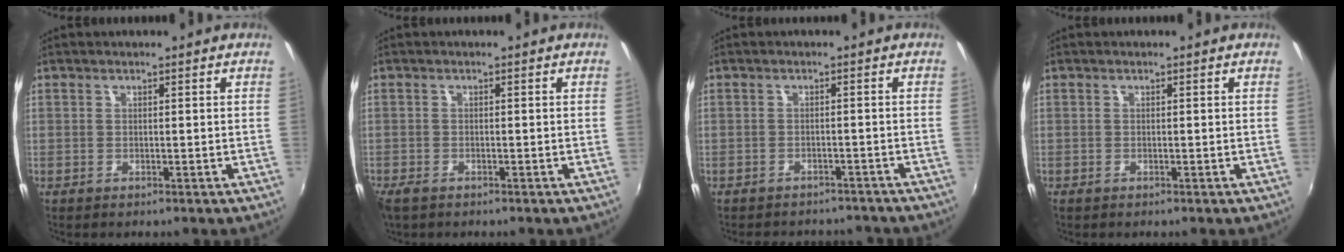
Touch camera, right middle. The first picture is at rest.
{"total": 2.4, "force": [-1.8, 1.2, 1.1], "torque": [-0.026, -0.009, -0.035]}
{"total": 9.9, "force": [-8.8, 3.4, 3.1], "torque": [-0.070, -0.007, -0.111]}
{"total": 0.0}